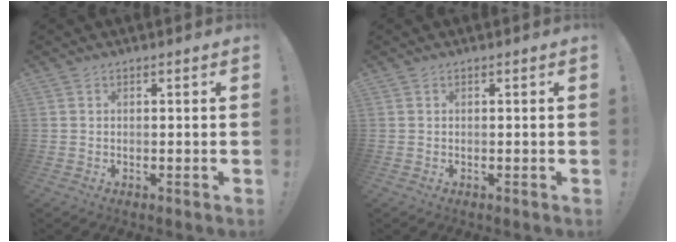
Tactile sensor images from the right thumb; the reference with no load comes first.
{"total": 0.0}